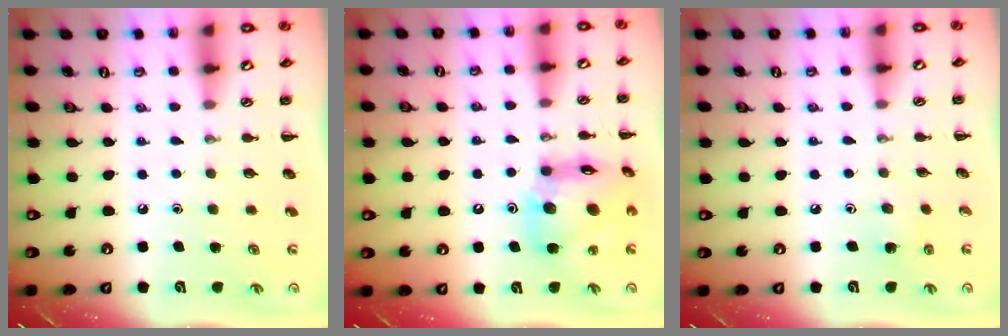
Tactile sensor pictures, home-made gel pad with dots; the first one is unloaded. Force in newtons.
{"total": 13.7, "press": 13.3, "slide": 3.4}
{"total": 3.1, "press": 2.9, "slide": 1.0}